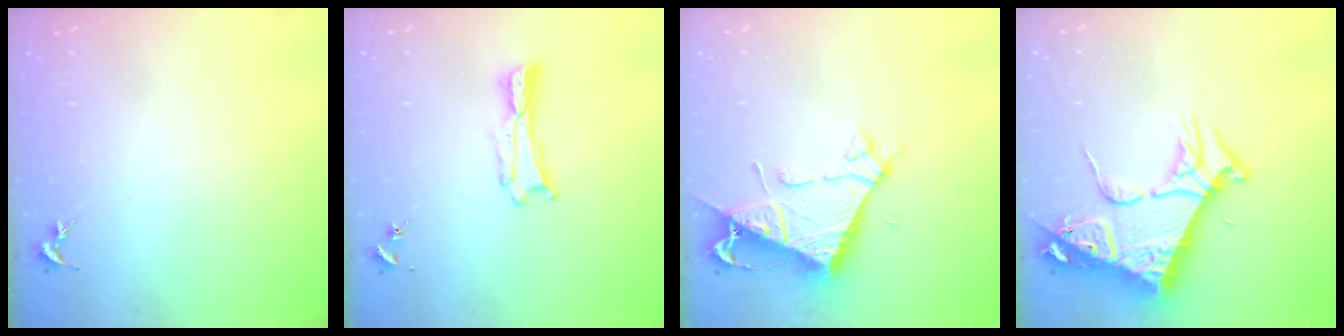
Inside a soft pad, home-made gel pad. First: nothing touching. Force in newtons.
{"total": 0.6, "press": 0.6, "slide": 0.2}
{"total": 7.2, "press": 7.2, "slide": 0.7}
{"total": 9.9, "press": 9.9, "slide": 1.1}